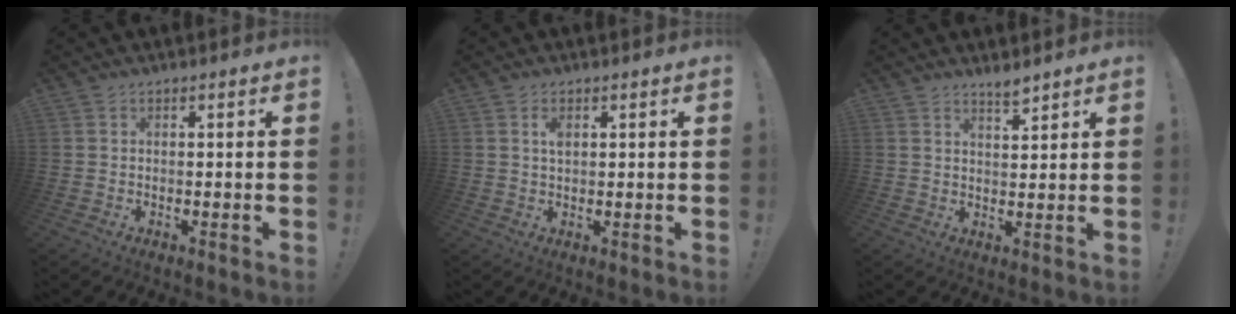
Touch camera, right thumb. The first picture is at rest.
{"total": 2.4, "force": [0.9, 1.2, 1.9], "torque": [-0.026, -0.004, 0.011]}
{"total": 3.4, "force": [3.0, 0.5, 1.5], "torque": [-0.014, -0.027, 0.049]}